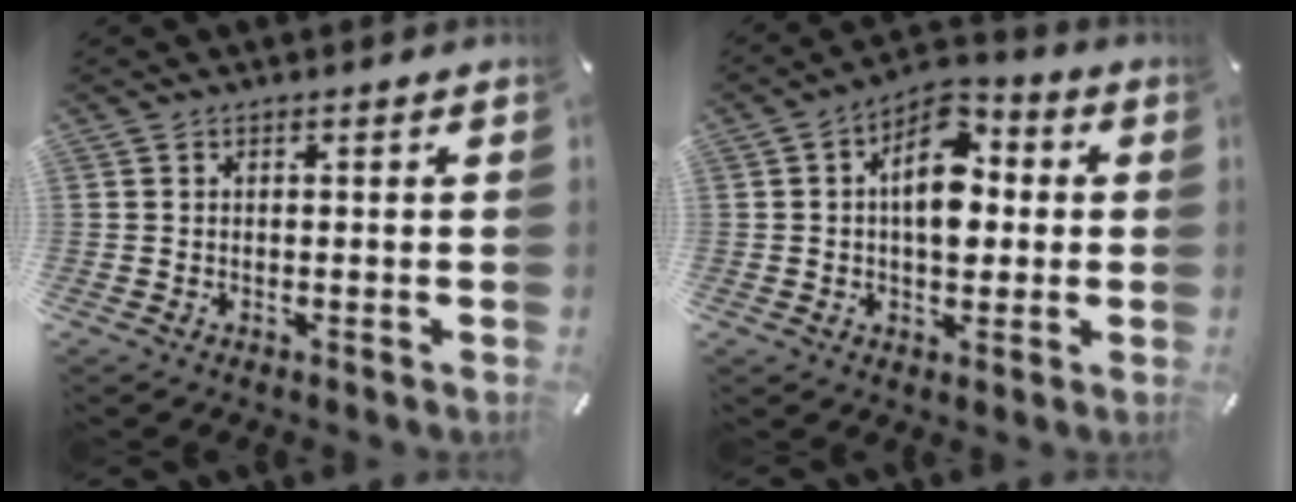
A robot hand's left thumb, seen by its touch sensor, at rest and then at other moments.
{"total": 11.7, "force": [1.3, 7.6, 8.7], "torque": [-0.122, -0.006, 0.022]}